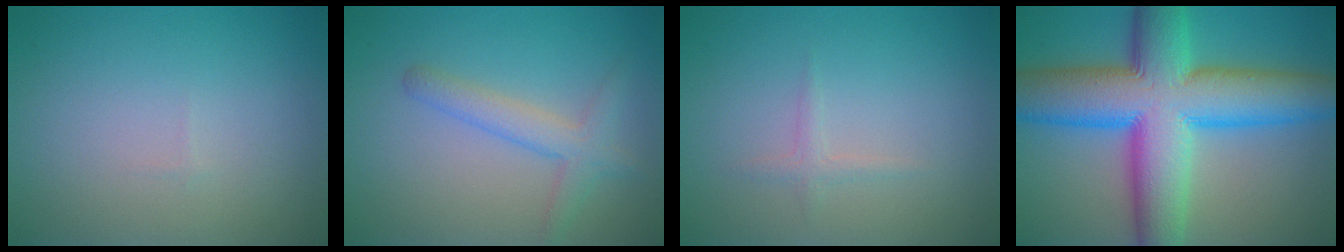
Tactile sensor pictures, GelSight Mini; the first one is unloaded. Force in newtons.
{"total": 2.9, "press": 2.8, "slide": 0.2}
{"total": 0.9, "press": 0.9, "slide": 0.0}
{"total": 14.2, "press": 14.2, "slide": 0.2}